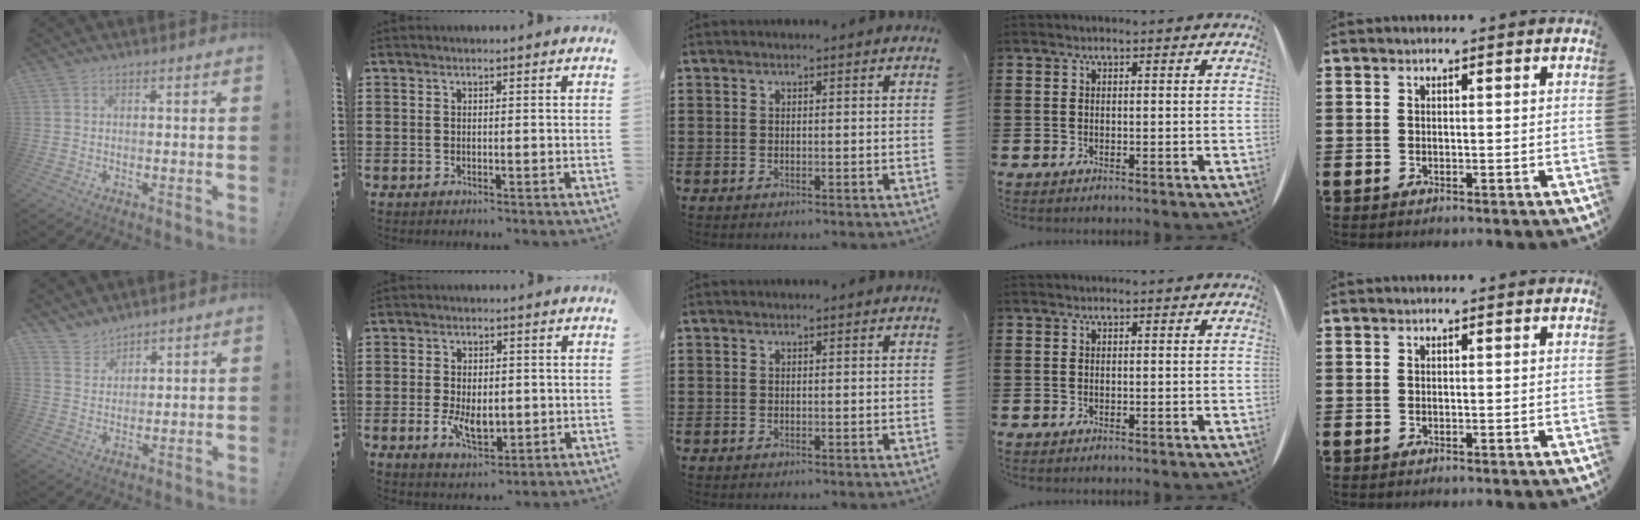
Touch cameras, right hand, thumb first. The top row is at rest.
{"thumb": {"total": 4.6, "force": [4.1, 2.0, 0.1], "torque": [-0.012, -0.029, 0.080]}, "index": {"total": 5.5, "force": [-0.8, 3.2, 4.4], "torque": [-0.085, -0.002, -0.017]}}